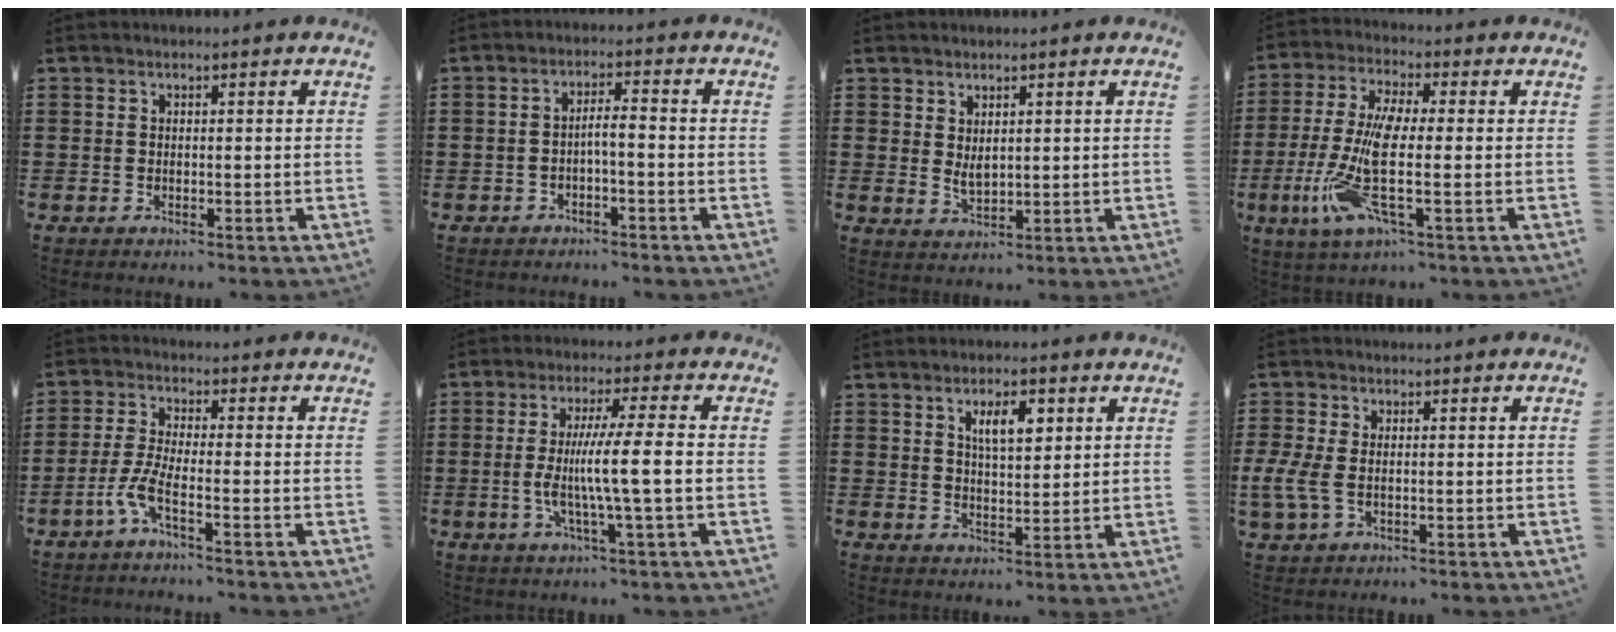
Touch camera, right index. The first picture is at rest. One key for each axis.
{"total": 2.4, "fx": -1.4, "fy": 0.2, "fz": 1.9, "tx": -0.038, "ty": 0.006, "tz": -0.029}
{"total": 2.2, "fx": 1.2, "fy": 1.0, "fz": 1.5, "tx": -0.030, "ty": 0.001, "tz": 0.023}
{"total": 11.5, "fx": -2.0, "fy": 2.8, "fz": 10.9, "tx": -0.249, "ty": -0.021, "tz": -0.042}
{"total": 4.9, "fx": -2.9, "fy": 0.6, "fz": 3.9, "tx": -0.100, "ty": -0.012, "tz": -0.062}
{"total": 8.9, "fx": -1.0, "fy": -0.1, "fz": 8.8, "tx": -0.160, "ty": -0.007, "tz": -0.025}
{"total": 5.2, "fx": 2.4, "fy": 2.0, "fz": 4.2, "tx": -0.073, "ty": 0.003, "tz": 0.036}
{"total": 4.4, "fx": -0.6, "fy": 2.5, "fz": 3.5, "tx": -0.102, "ty": -0.009, "tz": -0.020}